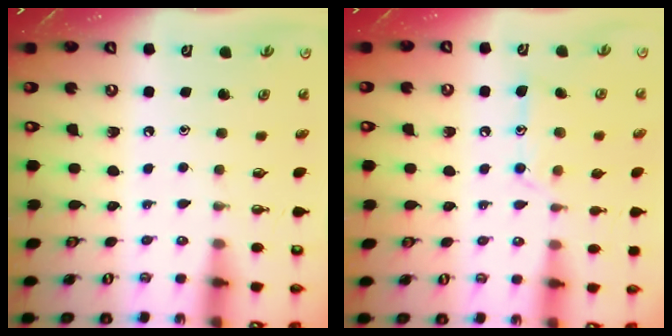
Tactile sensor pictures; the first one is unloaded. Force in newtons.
{"total": 12.5, "press": 12.5, "slide": 0.8}